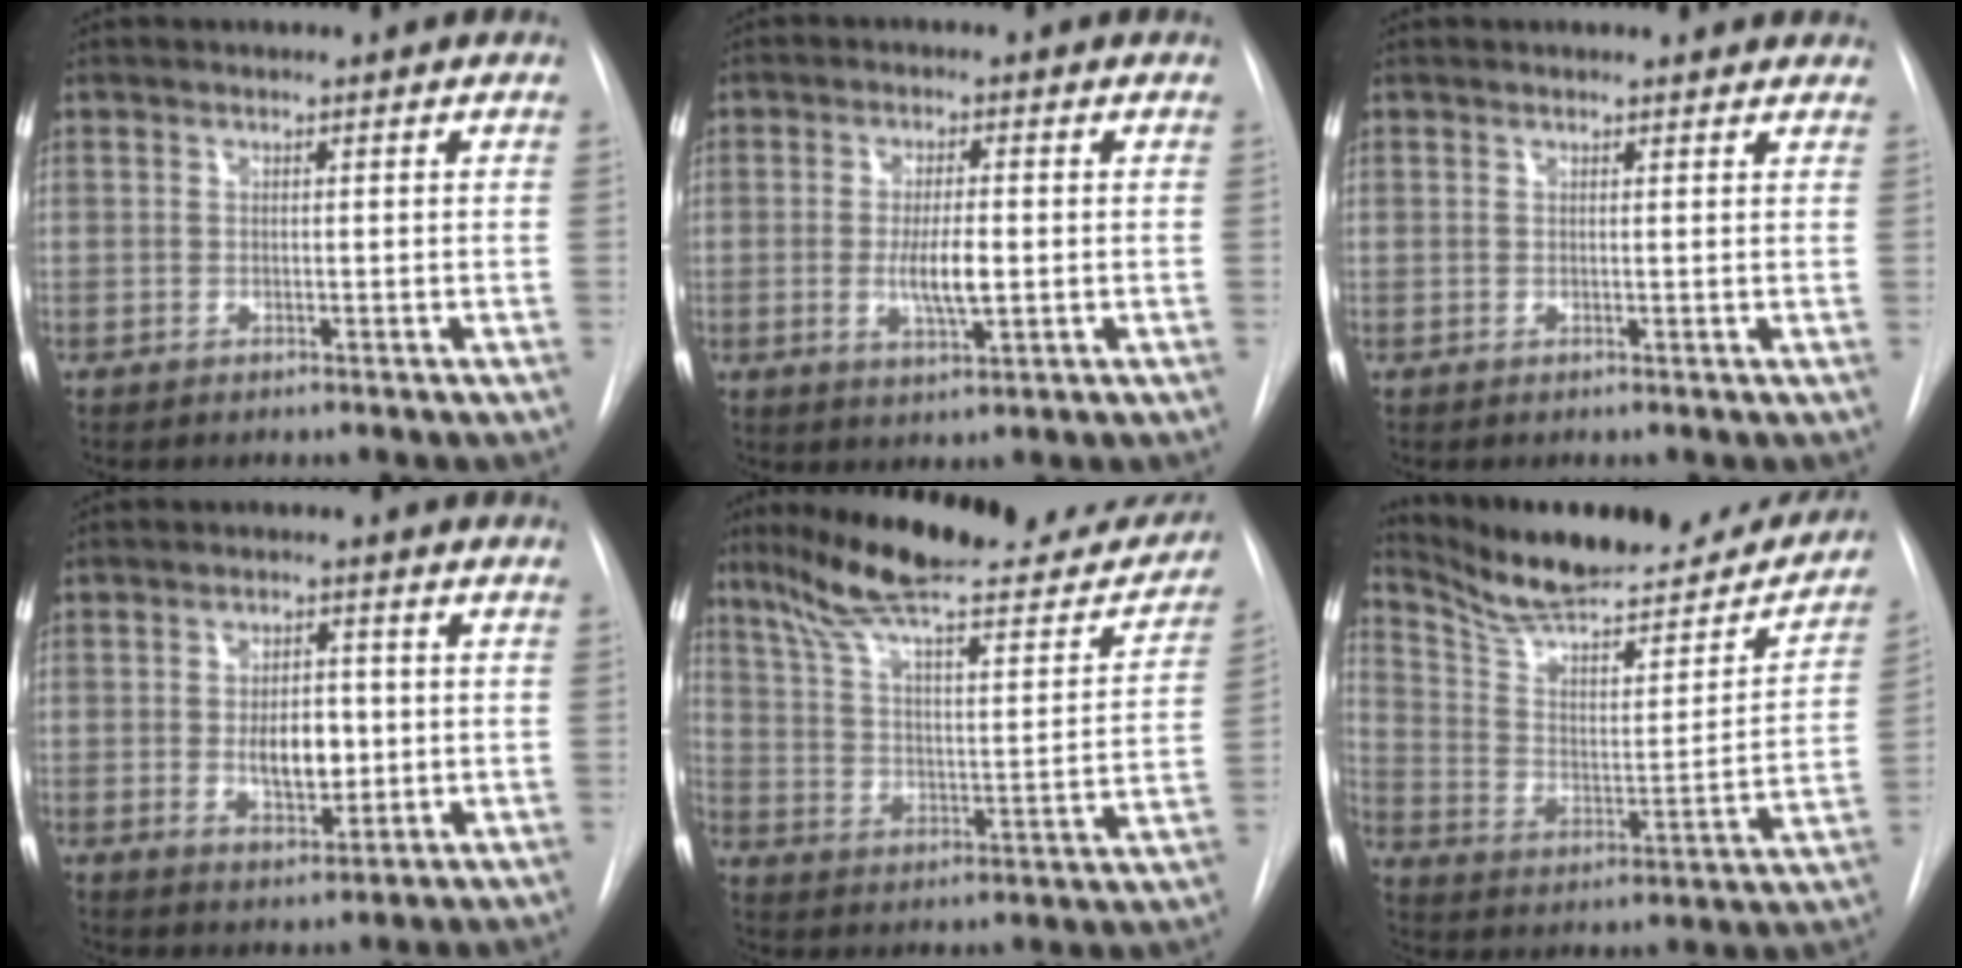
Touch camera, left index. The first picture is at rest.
{"total": 5.5, "force": [-1.7, 1.0, 5.1], "torque": [-0.095, -0.013, -0.024]}
{"total": 3.4, "force": [3.3, 0.6, 0.7], "torque": [-0.007, 0.008, 0.023]}
{"total": 6.2, "force": [-1.5, 3.0, 5.3], "torque": [-0.083, -0.006, -0.014]}
{"total": 24.7, "force": [20.5, 4.8, 12.9], "torque": [-0.193, -0.015, 0.292]}
{"total": 24.7, "force": [22.0, 4.9, 10.2], "torque": [-0.148, -0.046, 0.312]}